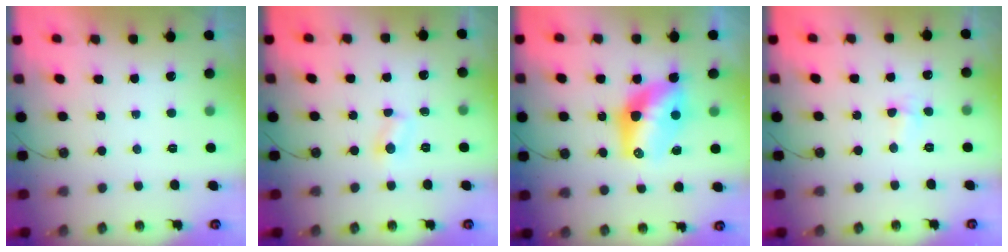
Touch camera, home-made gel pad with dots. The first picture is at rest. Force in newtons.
{"total": 2.5, "press": 2.5, "slide": 0.3}
{"total": 11.7, "press": 11.7, "slide": 0.9}
{"total": 4.7, "press": 3.3, "slide": 3.3}